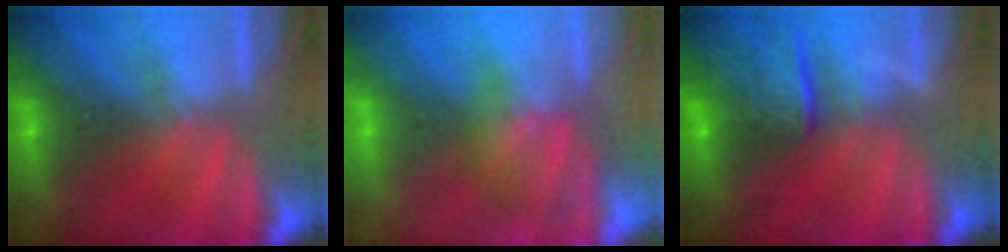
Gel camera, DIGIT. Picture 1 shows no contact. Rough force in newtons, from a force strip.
{"total": 3.5}
{"total": 7.6}